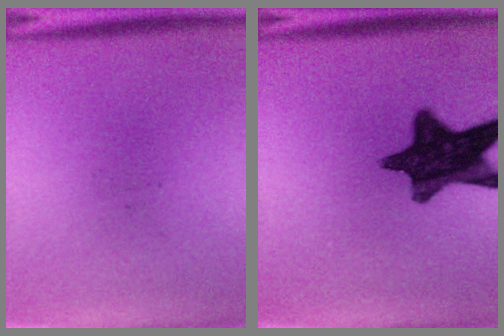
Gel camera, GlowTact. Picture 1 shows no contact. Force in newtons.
{"total": 13.7}